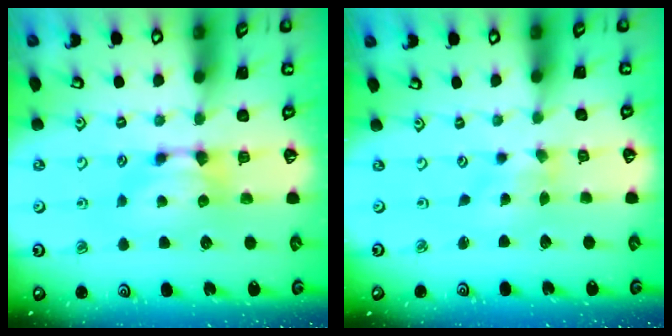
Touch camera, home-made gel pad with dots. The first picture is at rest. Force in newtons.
{"total": 1.7, "press": 1.3, "slide": 1.0}